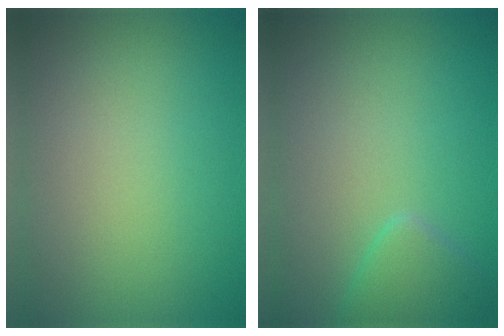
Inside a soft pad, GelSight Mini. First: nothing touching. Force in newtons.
{"total": 2.1, "press": 2.1, "slide": 0.1}